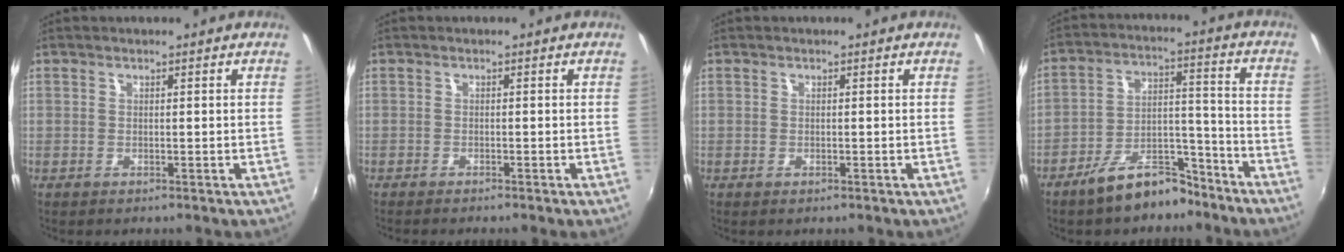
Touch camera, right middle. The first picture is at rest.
{"total": 1.0, "force": [-0.9, -0.2, 0.4], "torque": [-0.010, -0.004, -0.016]}
{"total": 0.0}
{"total": 11.1, "force": [-8.8, 4.7, 5.0], "torque": [-0.086, 0.043, -0.128]}